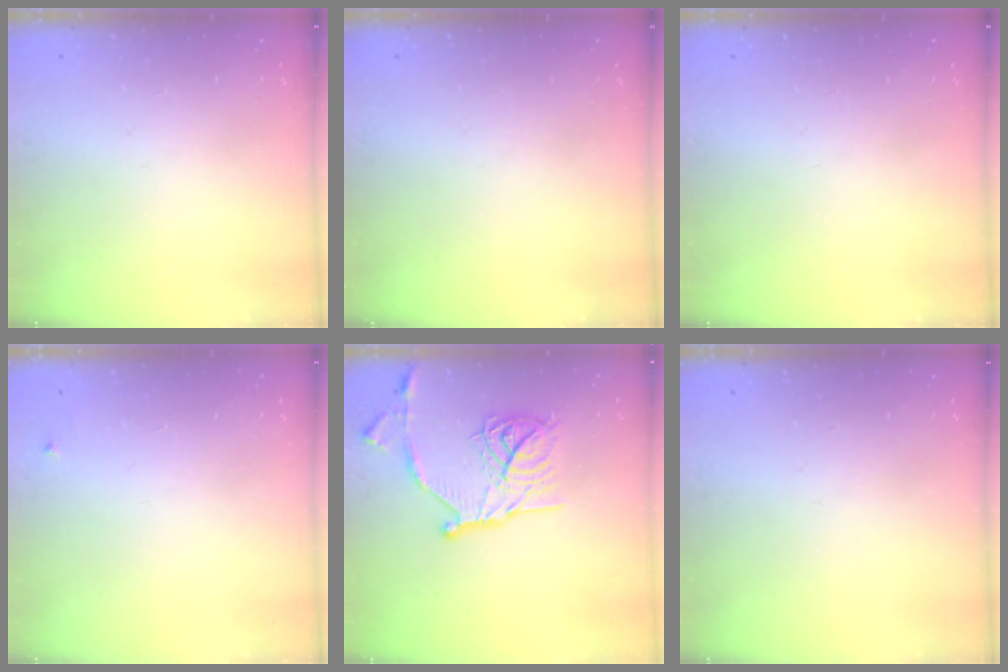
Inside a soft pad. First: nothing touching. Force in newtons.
{"total": 0.0}
{"total": 0.0}
{"total": 3.2, "press": 3.2, "slide": 0.5}
{"total": 19.6, "press": 19.5, "slide": 1.7}
{"total": 0.0}